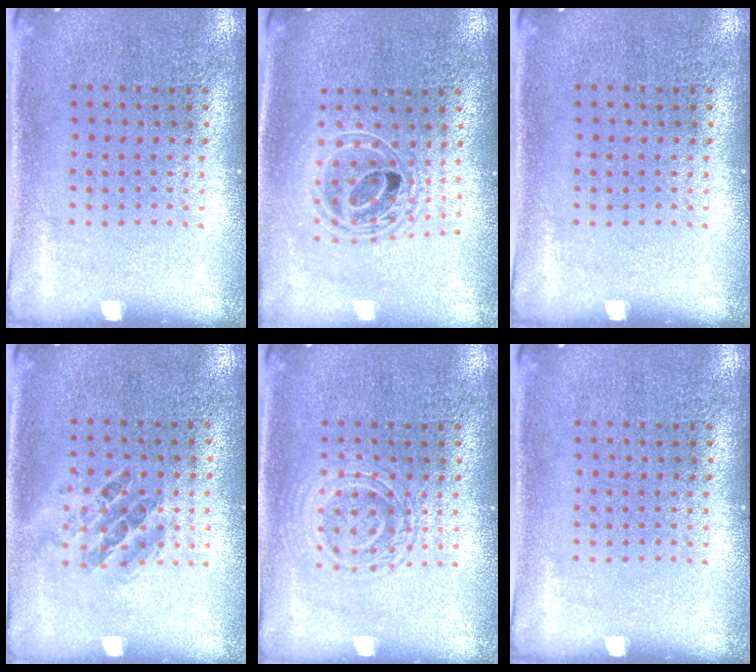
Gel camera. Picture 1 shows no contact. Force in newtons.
{"total": 1.8, "press": 1.4, "slide": 1.1}
{"total": 0.0}
{"total": 0.9, "press": 0.8, "slide": 0.3}
{"total": 2.5, "press": 2.5, "slide": 0.5}
{"total": 0.0}